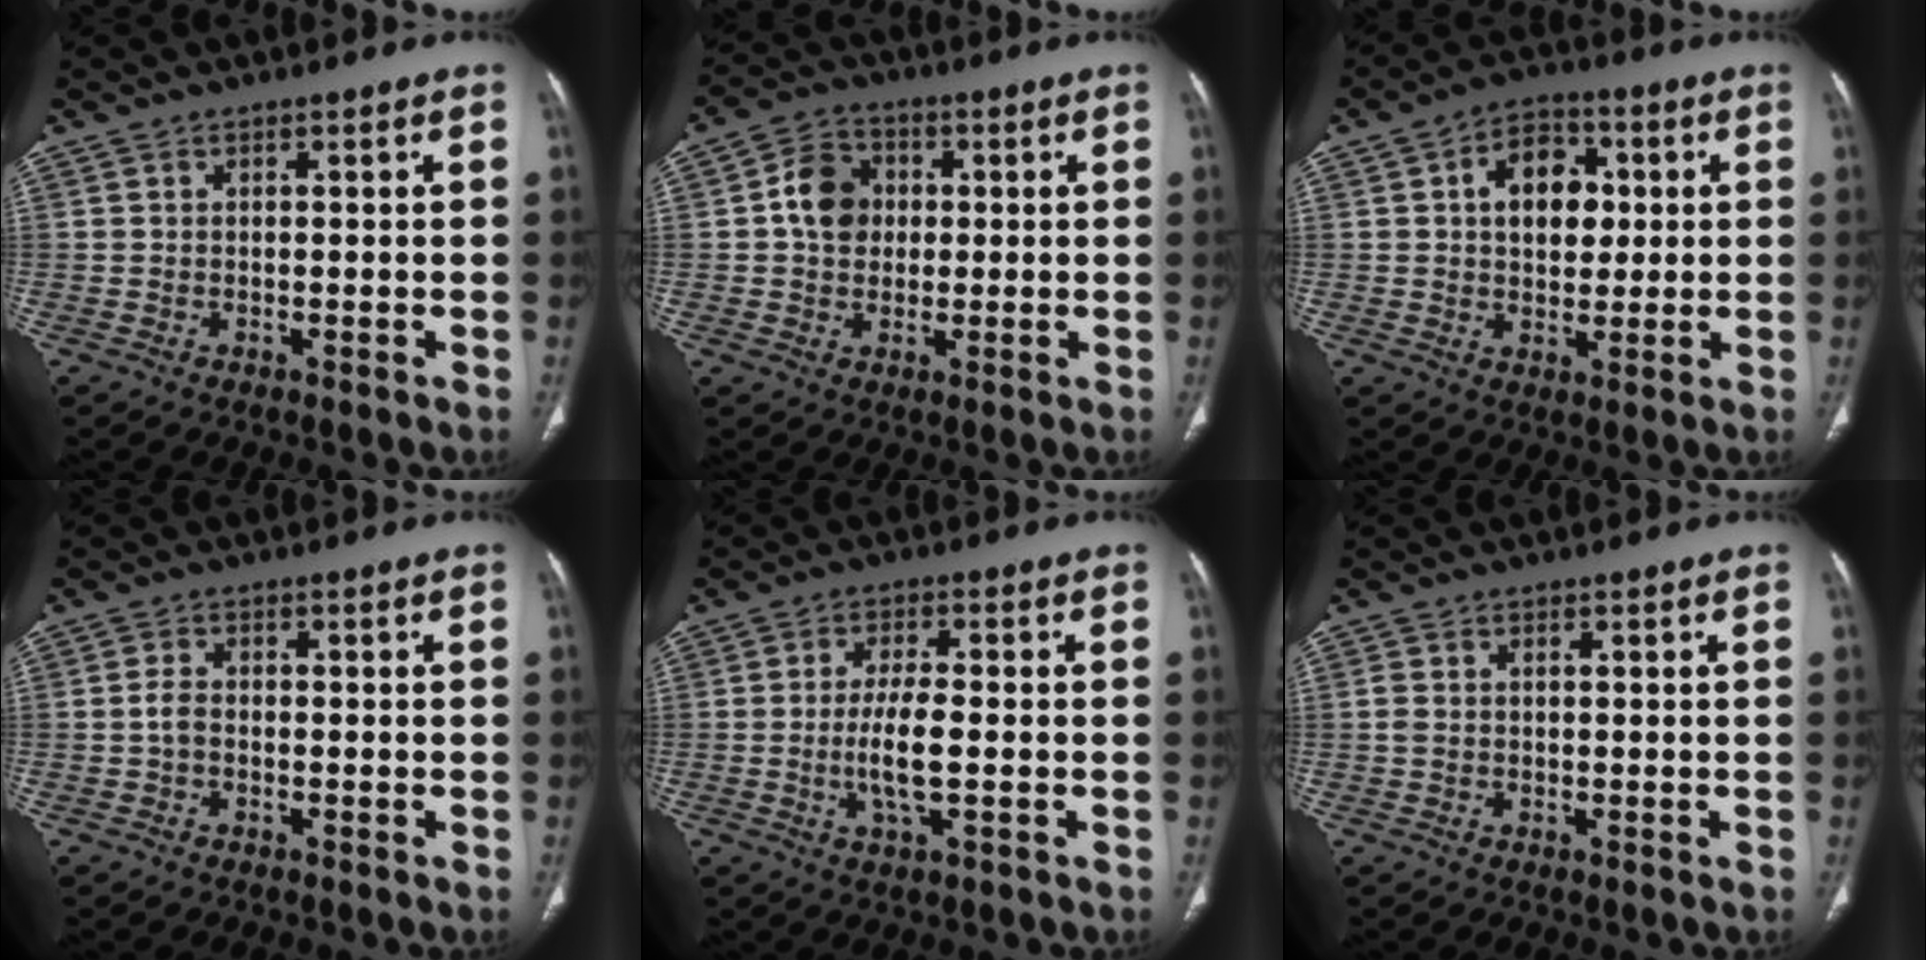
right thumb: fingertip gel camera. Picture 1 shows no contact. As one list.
[{"total": 7.8, "force": [0.8, 6.5, 4.3], "torque": [-0.055, 0.011, 0.007]}, {"total": 10.4, "force": [2.0, 7.3, 7.2], "torque": [-0.074, 0.008, 0.026]}, {"total": 2.0, "force": [-0.5, 1.3, 1.5], "torque": [-0.025, 0.007, -0.013]}, {"total": 6.6, "force": [-1.1, 1.9, 6.2], "torque": [-0.130, -0.003, -0.023]}, {"total": 1.3, "force": [-0.1, 0.9, 1.0], "torque": [-0.035, 0.007, -0.001]}]